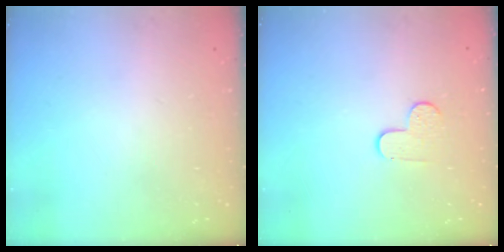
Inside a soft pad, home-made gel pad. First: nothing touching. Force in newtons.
{"total": 4.6, "press": 4.5, "slide": 0.5}